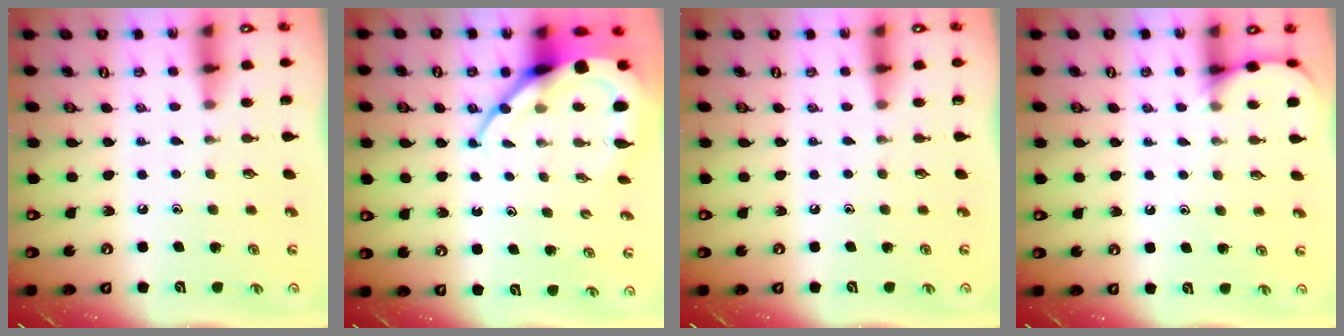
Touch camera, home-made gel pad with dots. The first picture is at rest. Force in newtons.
{"total": 11.6, "press": 11.5, "slide": 1.2}
{"total": 0.0}
{"total": 4.8, "press": 4.7, "slide": 0.4}